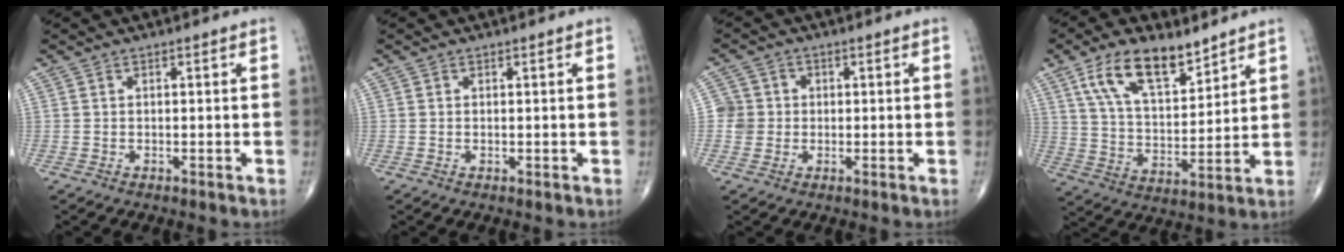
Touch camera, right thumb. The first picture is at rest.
{"total": 0.0}
{"total": 4.2, "force": [0.0, 4.2, 0.4], "torque": [0.024, 0.009, -0.006]}
{"total": 14.3, "force": [8.8, 6.4, 9.2], "torque": [-0.139, -0.042, 0.167]}